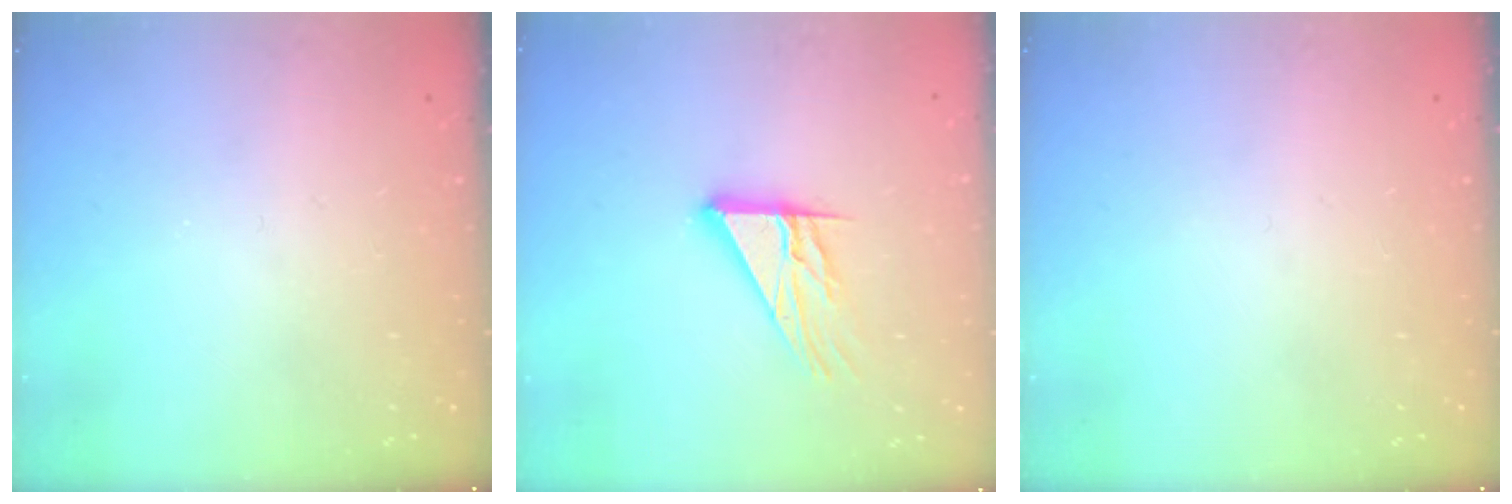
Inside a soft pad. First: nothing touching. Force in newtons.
{"total": 11.7, "press": 11.7, "slide": 0.9}
{"total": 0.0}